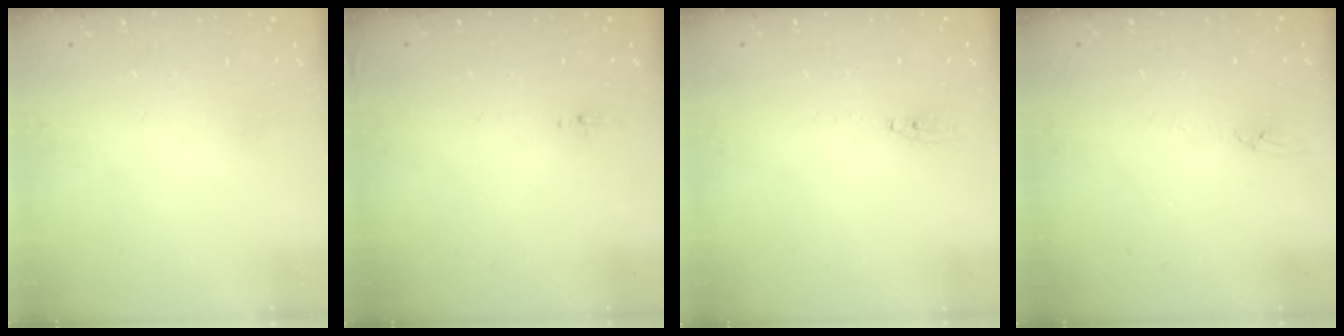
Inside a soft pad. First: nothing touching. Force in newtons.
{"total": 5.0, "press": 4.7, "slide": 1.8}
{"total": 2.0, "press": 2.0, "slide": 0.2}
{"total": 3.5, "press": 3.5, "slide": 0.4}